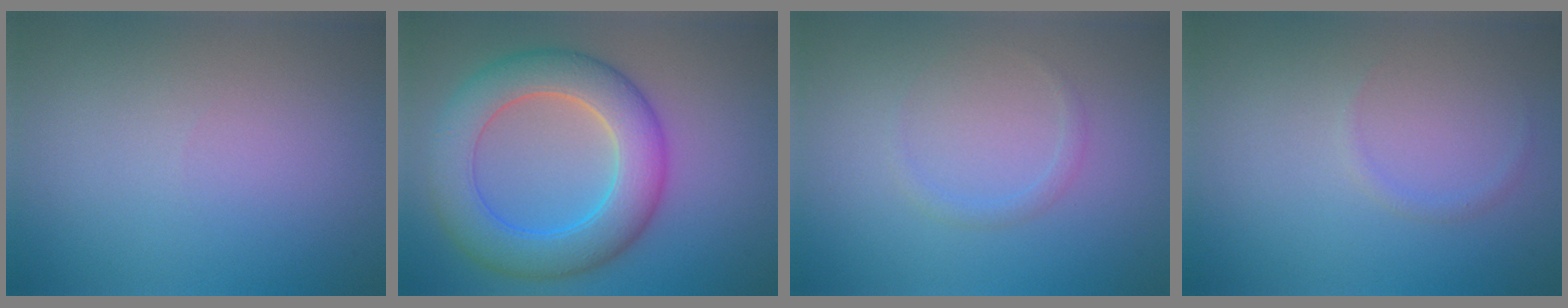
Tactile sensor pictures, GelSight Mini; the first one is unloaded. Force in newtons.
{"total": 8.0, "press": 8.0, "slide": 0.1}
{"total": 0.8, "press": 0.8, "slide": 0.0}
{"total": 0.6, "press": 0.6, "slide": 0.1}